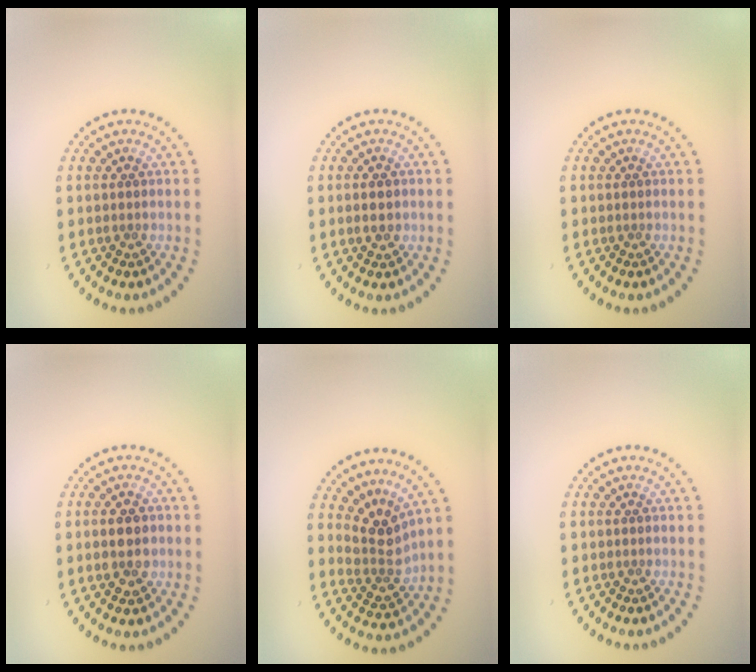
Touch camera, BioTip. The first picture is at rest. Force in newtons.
{"total": 2.2, "press": 2.2, "slide": 0.1}
{"total": 0.0}
{"total": 2.7, "press": 2.7, "slide": 0.0}
{"total": 3.1, "press": 2.3, "slide": 2.1}
{"total": 0.0}